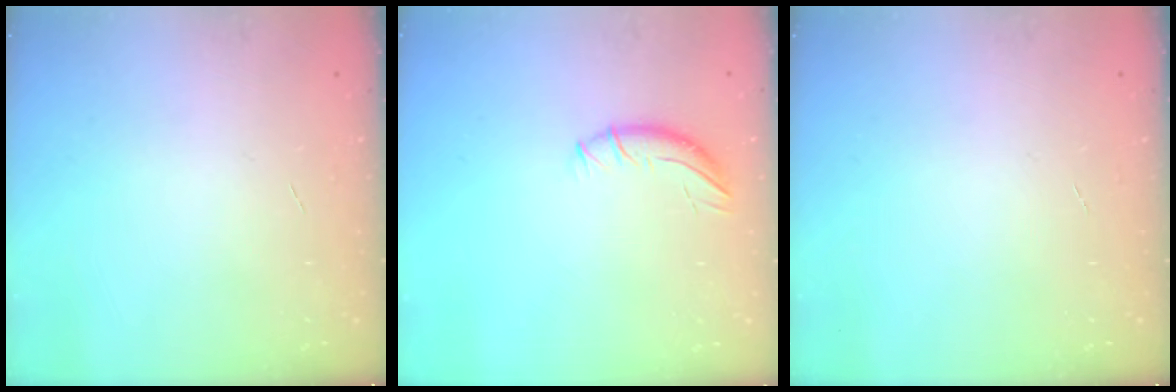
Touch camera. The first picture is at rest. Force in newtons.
{"total": 7.4, "press": 7.2, "slide": 1.4}
{"total": 0.0}